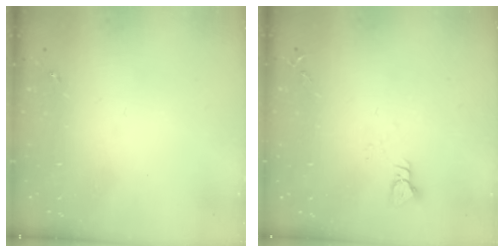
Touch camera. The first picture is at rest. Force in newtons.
{"total": 3.0, "press": 3.0, "slide": 0.3}